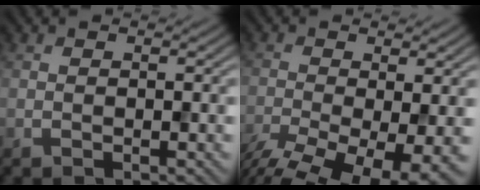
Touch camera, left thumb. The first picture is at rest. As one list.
[{"total": 11.9, "force": [-6.6, 4.3, 8.9], "torque": [-0.182, -0.038, -0.097]}]